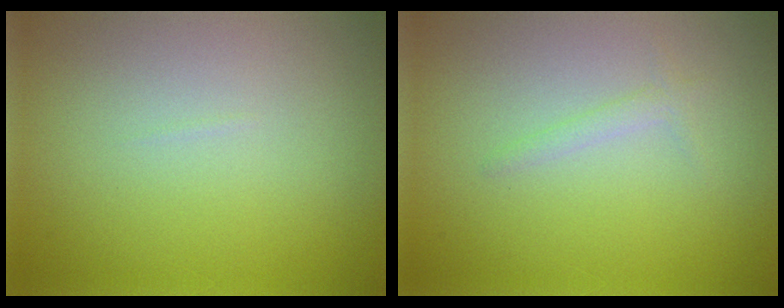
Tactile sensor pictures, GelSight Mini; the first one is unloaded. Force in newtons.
{"total": 0.9, "press": 0.9, "slide": 0.0}